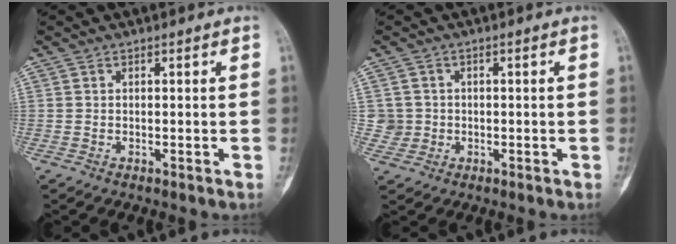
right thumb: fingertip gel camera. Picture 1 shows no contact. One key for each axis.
{"total": 2.9, "fx": 0.0, "fy": 2.9, "fz": -0.1, "tx": 0.021, "ty": 0.007, "tz": -0.004}